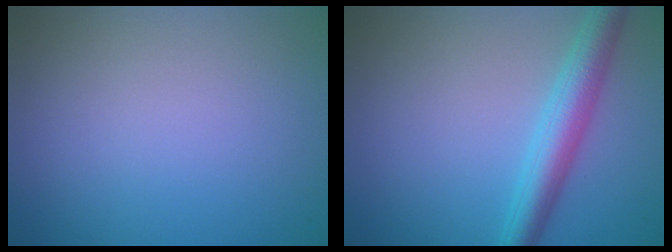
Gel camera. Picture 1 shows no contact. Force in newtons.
{"total": 4.2, "press": 4.2, "slide": 0.1}